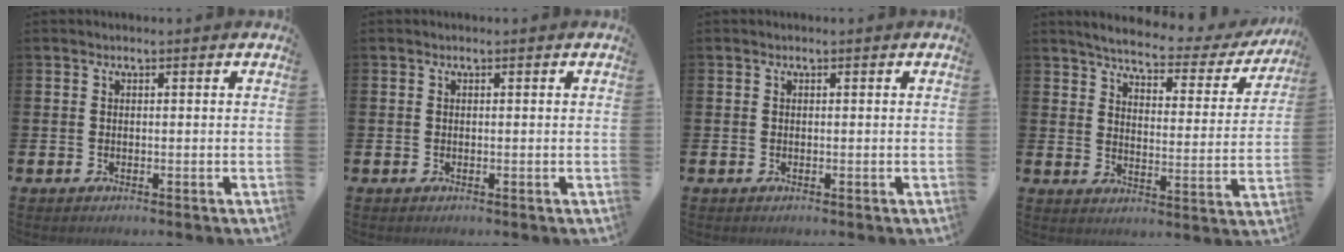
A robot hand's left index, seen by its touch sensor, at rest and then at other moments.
{"total": 0.0}
{"total": 0.0}
{"total": 5.2, "force": [4.6, 1.2, 2.2], "torque": [-0.059, -0.033, 0.071]}